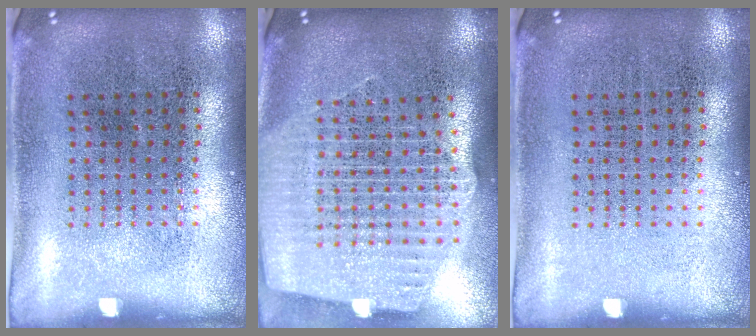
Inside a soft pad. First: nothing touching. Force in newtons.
{"total": 2.6, "press": 2.2, "slide": 1.3}
{"total": 0.0}